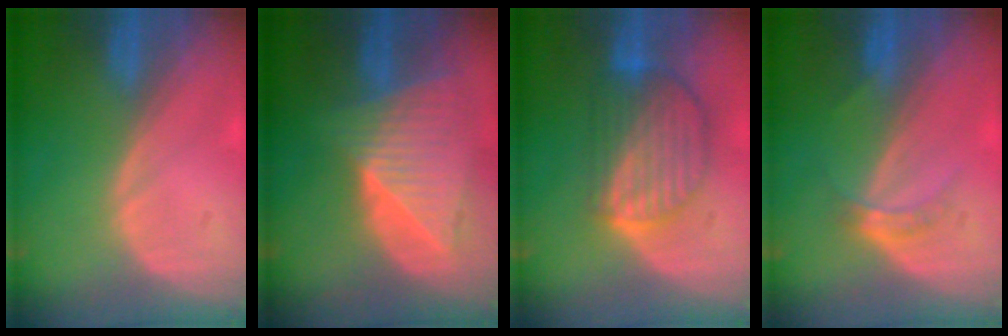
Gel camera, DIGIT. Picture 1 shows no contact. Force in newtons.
{"total": 9.1, "press": 8.1, "slide": 4.0}
{"total": 8.8, "press": 7.7, "slide": 4.2}
{"total": 2.8, "press": 2.5, "slide": 1.3}